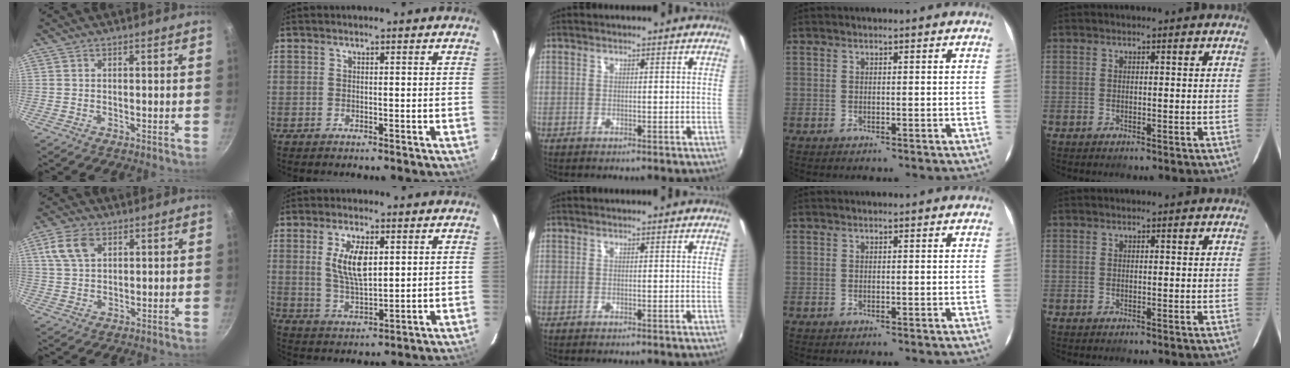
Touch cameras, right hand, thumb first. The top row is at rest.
{"thumb": {"total": 7.0, "force": [3.0, 4.3, 4.6], "torque": [-0.080, 0.002, 0.057]}, "index": {"total": 8.4, "force": [2.2, 3.6, 7.2], "torque": [-0.137, -0.001, 0.049]}}